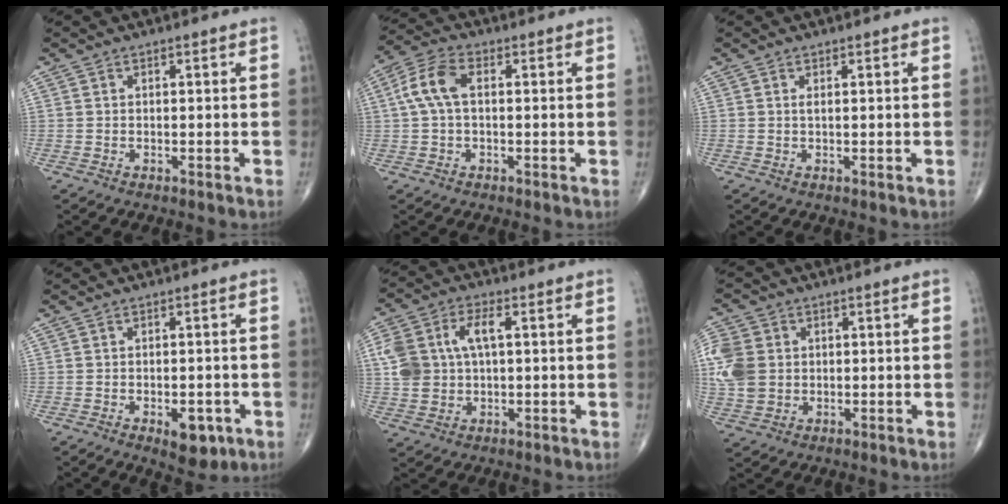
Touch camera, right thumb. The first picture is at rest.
{"total": 7.0, "force": [0.8, 3.8, 5.9], "torque": [-0.132, 0.026, 0.013]}
{"total": 0.7, "force": [0.3, 0.0, 0.7], "torque": [-0.017, -0.002, 0.004]}
{"total": 5.6, "force": [-2.2, 2.8, 4.3], "torque": [-0.041, 0.004, -0.020]}
{"total": 10.7, "force": [1.9, 6.5, 8.3], "torque": [-0.171, 0.016, 0.039]}
{"total": 10.9, "force": [1.2, 8.9, 6.2], "torque": [-0.149, 0.002, 0.026]}